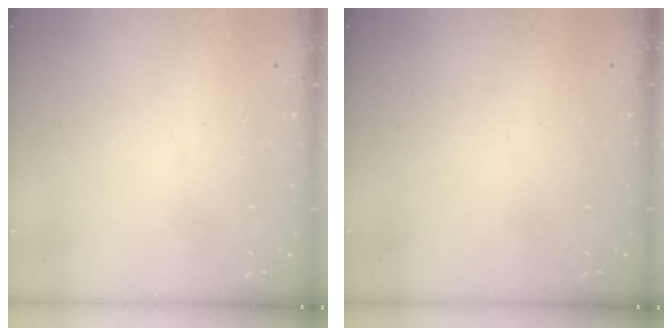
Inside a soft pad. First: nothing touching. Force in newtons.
{"total": 0.0}